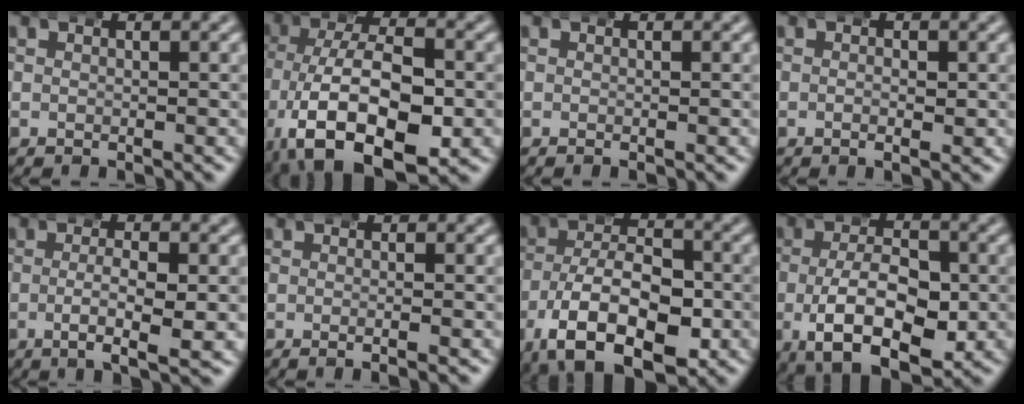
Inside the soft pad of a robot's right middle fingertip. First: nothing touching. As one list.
[{"total": 12.8, "force": [-4.8, 7.8, 9.0], "torque": [-0.211, -0.058, -0.047]}, {"total": 0.0}, {"total": 1.5, "force": [-0.5, 0.5, 1.4], "torque": [-0.016, 0.002, -0.014]}, {"total": 4.8, "force": [-1.6, 0.7, 4.5], "torque": [-0.064, -0.006, -0.023]}, {"total": 1.1, "force": [-0.6, -0.1, 1.0], "torque": [-0.019, 0.002, -0.013]}, {"total": 11.9, "force": [-4.7, 6.4, 8.9], "torque": [-0.154, -0.033, -0.057]}, {"total": 10.7, "force": [-3.4, 5.7, 8.5], "torque": [-0.151, -0.032, -0.038]}]